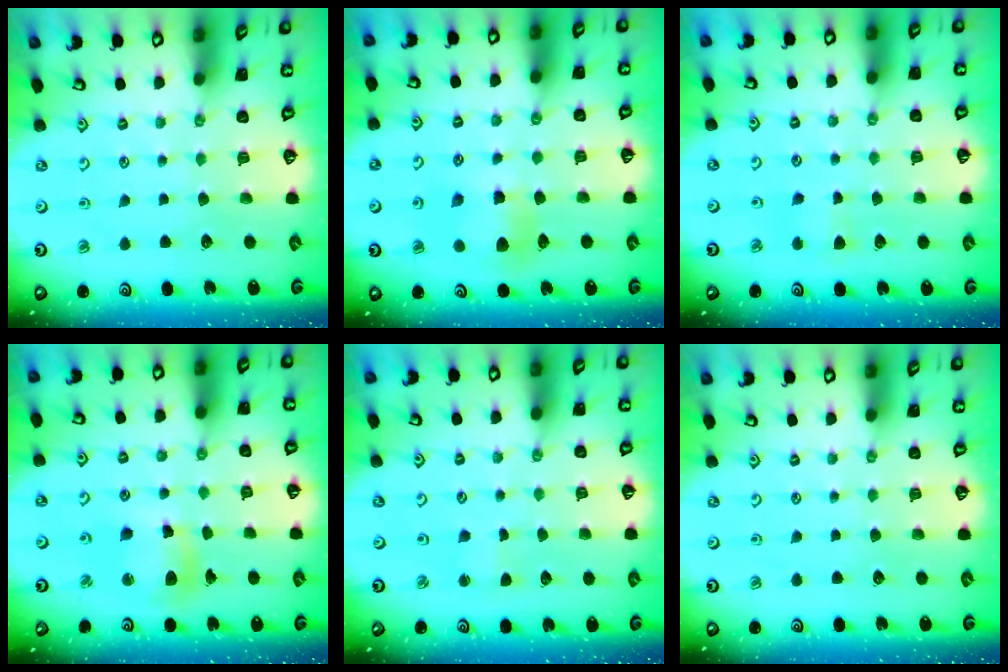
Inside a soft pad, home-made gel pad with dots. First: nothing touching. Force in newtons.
{"total": 6.4, "press": 6.4, "slide": 0.5}
{"total": 3.2, "press": 3.2, "slide": 0.5}
{"total": 11.1, "press": 11.0, "slide": 1.2}
{"total": 2.0, "press": 2.0, "slide": 0.3}
{"total": 0.0}